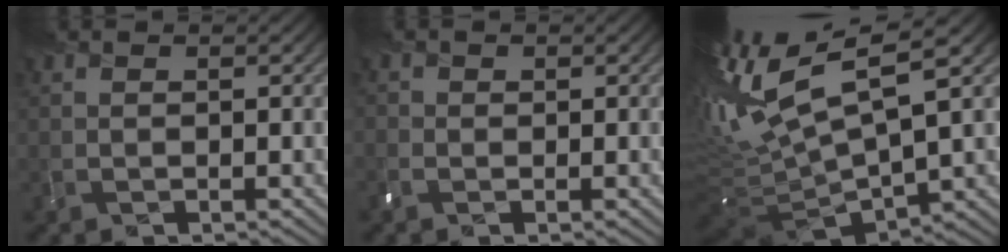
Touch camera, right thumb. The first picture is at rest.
{"total": 1.5, "force": [-0.4, 1.3, 0.4], "torque": [-0.010, -0.002, -0.013]}
{"total": 13.5, "force": [2.9, 4.7, 12.3], "torque": [-0.284, 0.007, 0.064]}